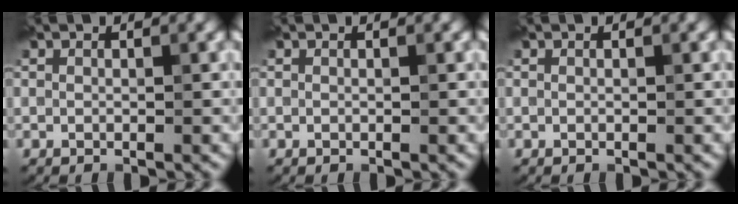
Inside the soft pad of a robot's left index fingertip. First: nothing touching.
{"total": 0.0}
{"total": 0.0}